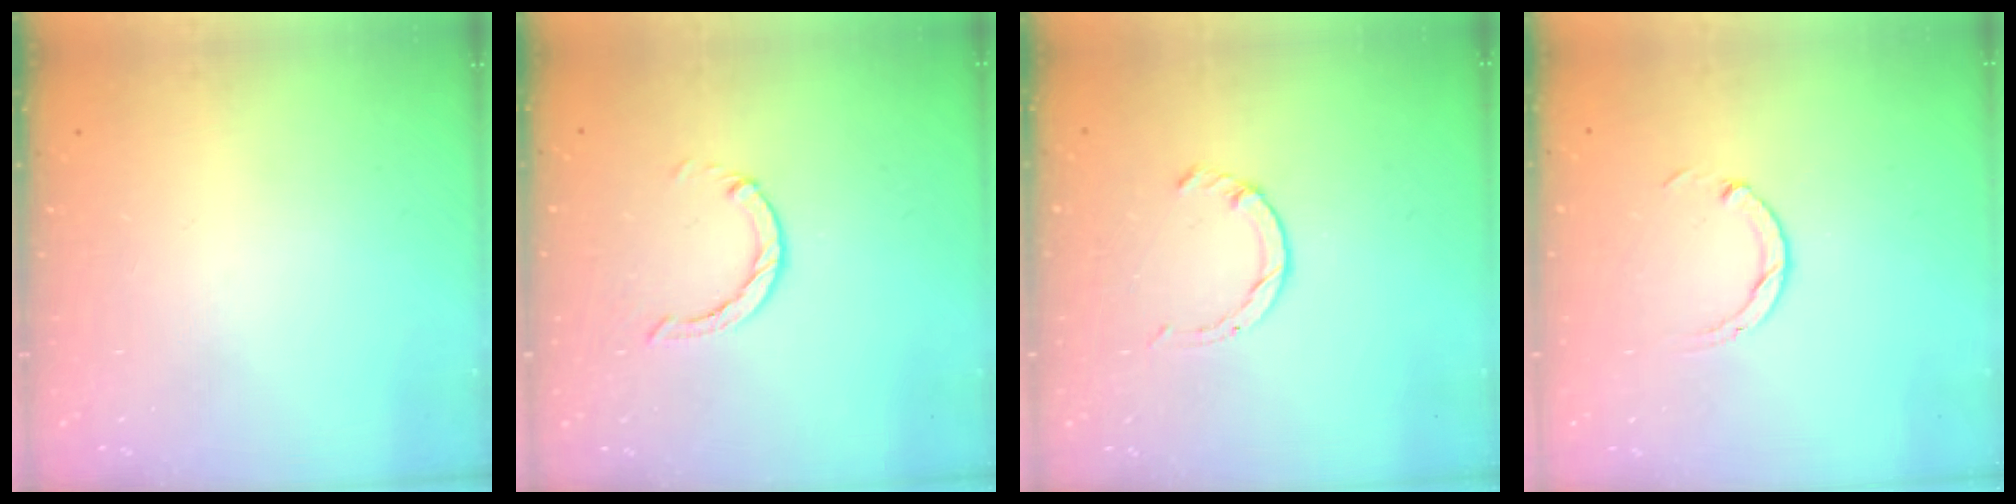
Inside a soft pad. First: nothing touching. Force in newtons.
{"total": 1.0, "press": 0.9, "slide": 0.3}
{"total": 1.7, "press": 1.7, "slide": 0.2}
{"total": 3.0, "press": 2.9, "slide": 0.4}